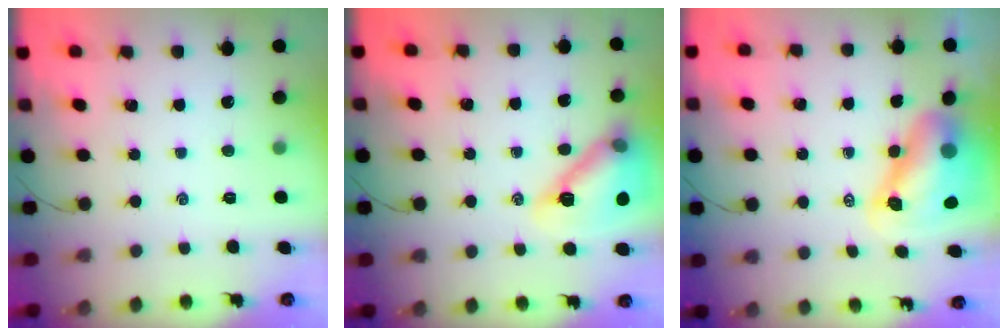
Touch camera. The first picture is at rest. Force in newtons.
{"total": 17.3, "press": 17.1, "slide": 2.3}
{"total": 10.4, "press": 9.9, "slide": 3.0}